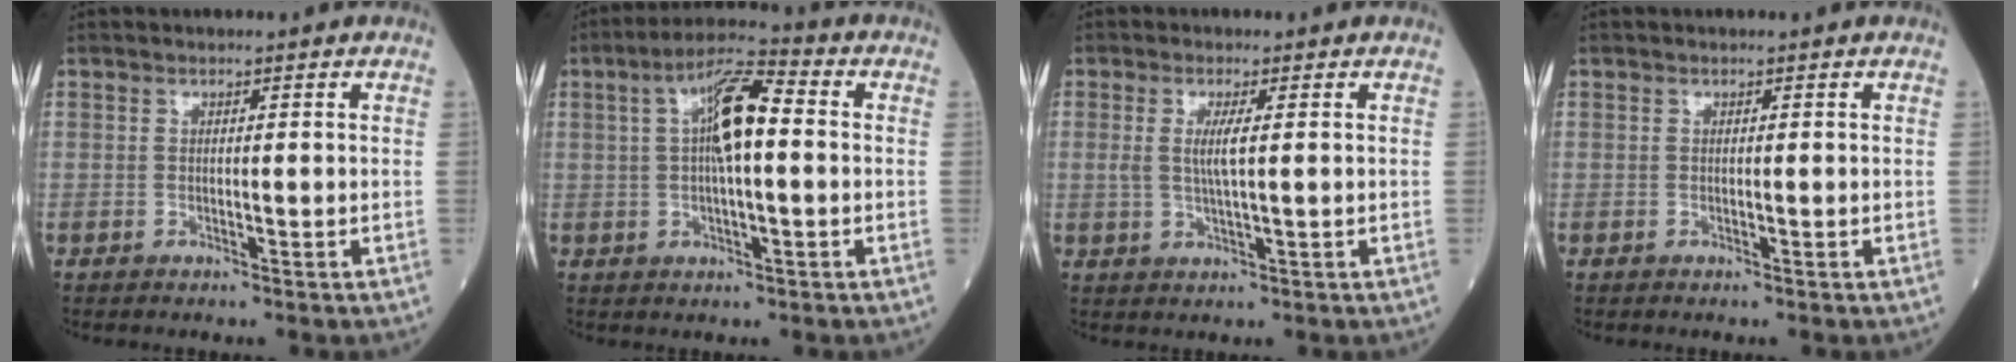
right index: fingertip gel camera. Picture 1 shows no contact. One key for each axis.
{"total": 9.1, "fx": 1.1, "fy": 1.9, "fz": 8.8, "tx": -0.160, "ty": 0.023, "tz": 0.013}
{"total": 3.2, "fx": 0.5, "fy": 0.2, "fz": 3.2, "tx": -0.068, "ty": -0.003, "tz": 0.009}
{"total": 0.0}